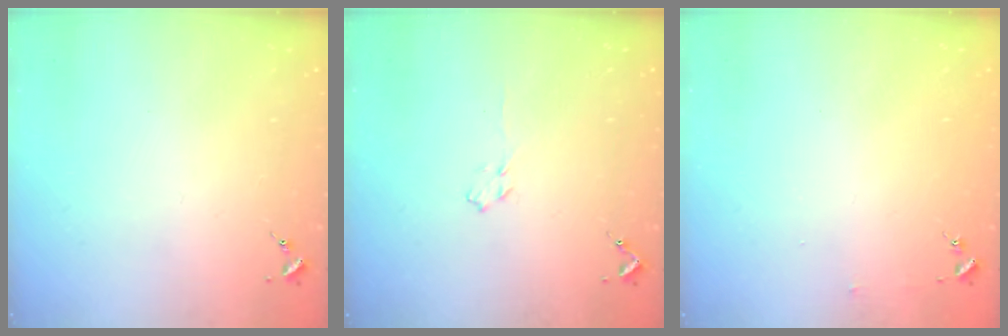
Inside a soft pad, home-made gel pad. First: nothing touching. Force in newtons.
{"total": 3.9, "press": 3.9, "slide": 0.6}
{"total": 2.5, "press": 2.5, "slide": 0.2}